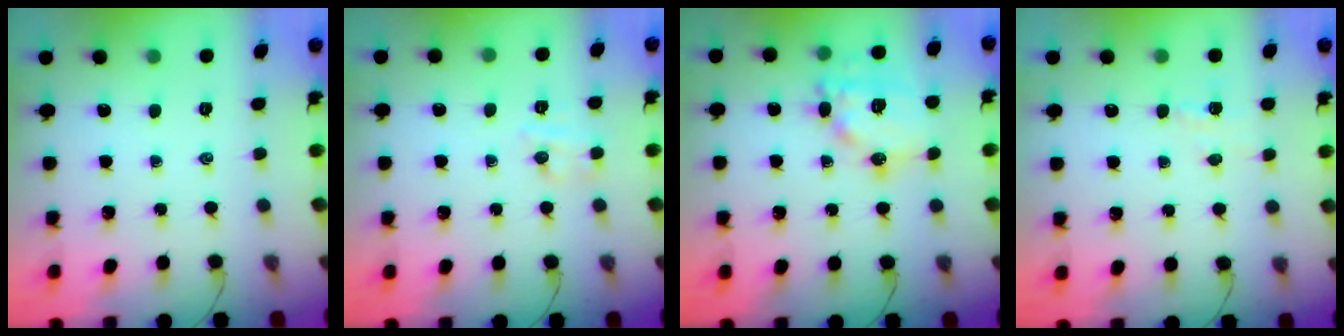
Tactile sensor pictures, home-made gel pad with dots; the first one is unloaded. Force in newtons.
{"total": 4.8, "press": 4.7, "slide": 0.9}
{"total": 14.0, "press": 13.9, "slide": 1.7}
{"total": 2.9, "press": 2.8, "slide": 0.8}